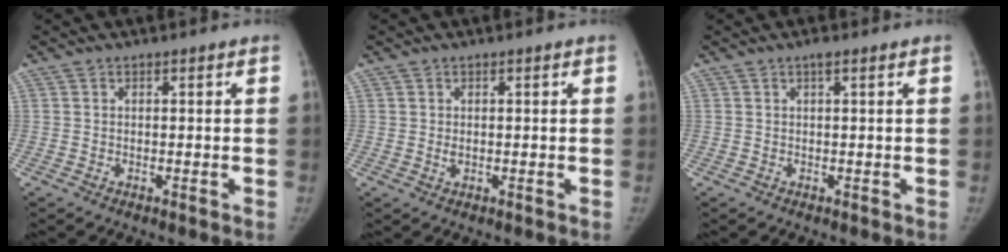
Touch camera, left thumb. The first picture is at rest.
{"total": 1.1, "force": [0.1, 0.7, 0.9], "torque": [-0.015, 0.000, 0.004]}
{"total": 1.3, "force": [0.5, -0.1, 1.2], "torque": [-0.026, 0.004, 0.007]}